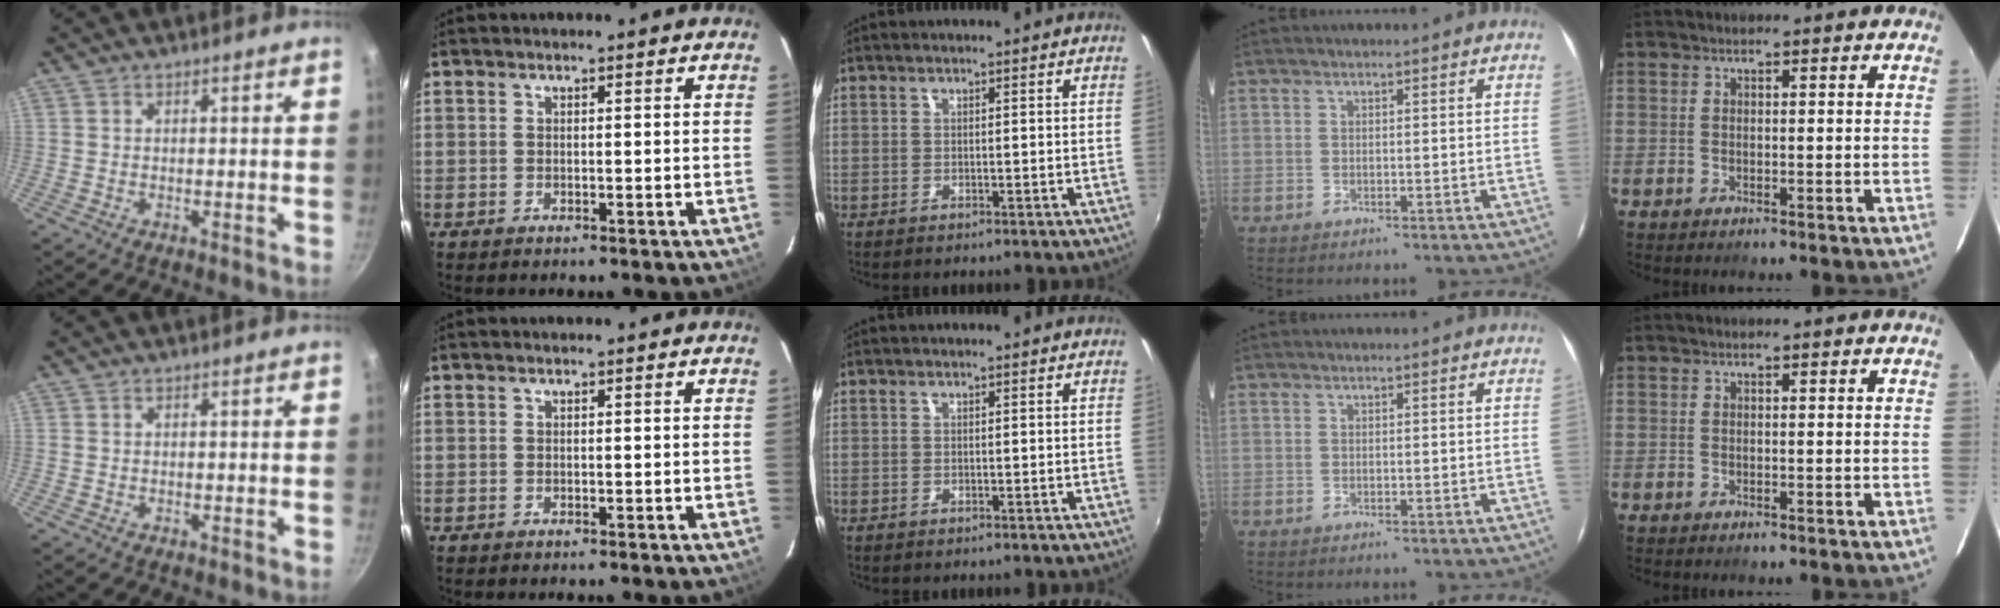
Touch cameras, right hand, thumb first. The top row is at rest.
{}